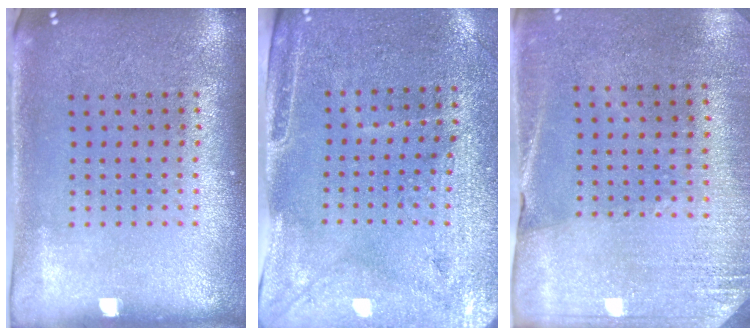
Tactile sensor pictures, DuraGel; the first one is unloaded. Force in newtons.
{"total": 3.1, "press": 2.8, "slide": 1.4}
{"total": 2.7, "press": 2.6, "slide": 0.9}